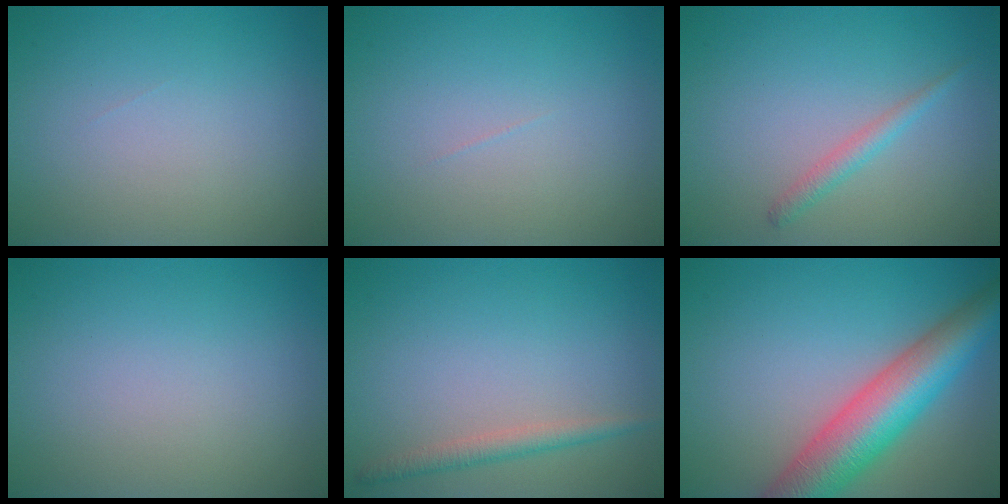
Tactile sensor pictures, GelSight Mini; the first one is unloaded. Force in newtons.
{"total": 0.0}
{"total": 1.4, "press": 1.4, "slide": 0.1}
{"total": 0.0}
{"total": 1.9, "press": 1.9, "slide": 0.0}
{"total": 8.8, "press": 8.8, "slide": 0.3}